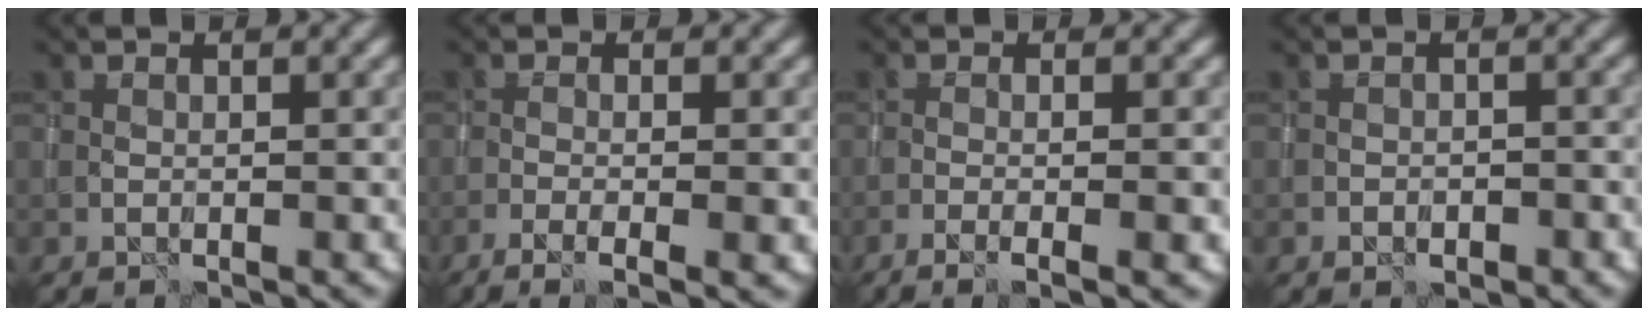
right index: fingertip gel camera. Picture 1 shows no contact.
{"total": 4.4, "force": [-1.7, 1.3, 3.9], "torque": [-0.059, -0.004, -0.033]}
{"total": 4.4, "force": [-1.6, 1.3, 3.9], "torque": [-0.048, 0.001, -0.029]}
{"total": 1.4, "force": [-0.8, 0.9, 0.8], "torque": [-0.013, 0.000, -0.013]}